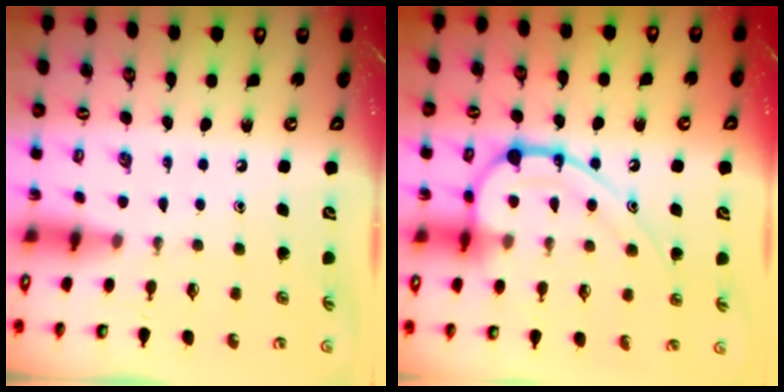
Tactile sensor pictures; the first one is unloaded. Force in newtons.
{"total": 14.3, "press": 14.2, "slide": 1.4}